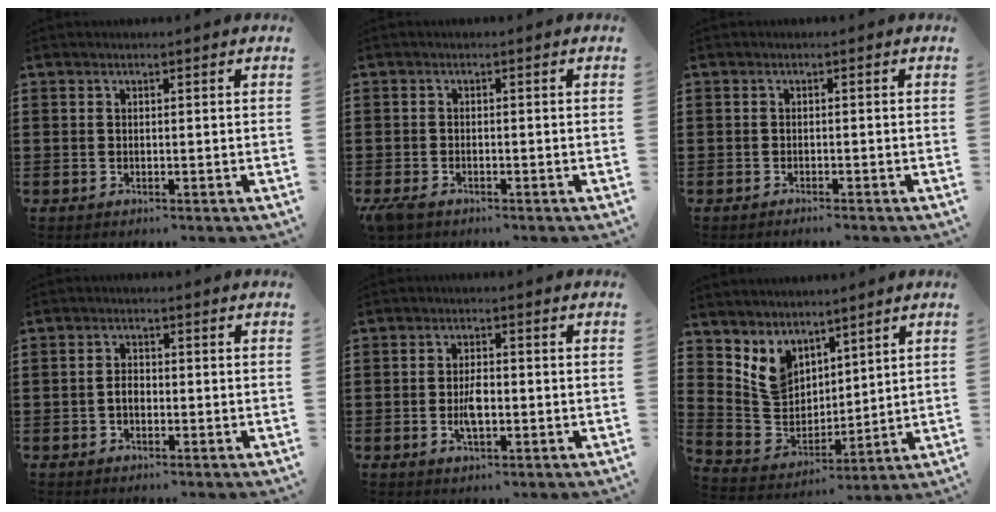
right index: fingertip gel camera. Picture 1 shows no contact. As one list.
[{"total": 1.6, "force": [-1.2, 0.7, 0.6], "torque": [-0.028, -0.002, -0.030]}, {"total": 0.8, "force": [-0.8, 0.0, 0.2], "torque": [-0.005, -0.001, -0.017]}, {"total": 2.1, "force": [-0.6, 1.3, 1.6], "torque": [-0.039, 0.000, -0.014]}, {"total": 3.9, "force": [-0.7, 1.6, 3.5], "torque": [-0.069, 0.002, -0.015]}, {"total": 6.7, "force": [4.1, 5.0, 1.6], "torque": [-0.074, -0.020, 0.079]}]